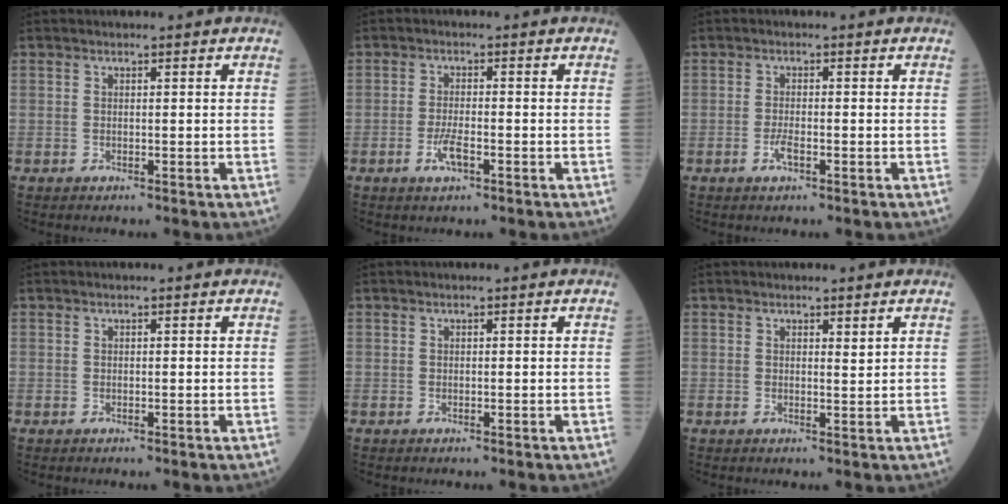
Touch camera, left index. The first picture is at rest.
{"total": 3.0, "force": [-1.4, 0.7, 2.6], "torque": [-0.058, -0.003, -0.027]}
{"total": 1.5, "force": [-0.7, 0.3, 1.3], "torque": [-0.032, -0.001, -0.013]}
{"total": 0.0}
{"total": 0.0}
{"total": 0.9, "force": [0.7, 0.1, 0.6], "torque": [-0.008, -0.006, 0.010]}